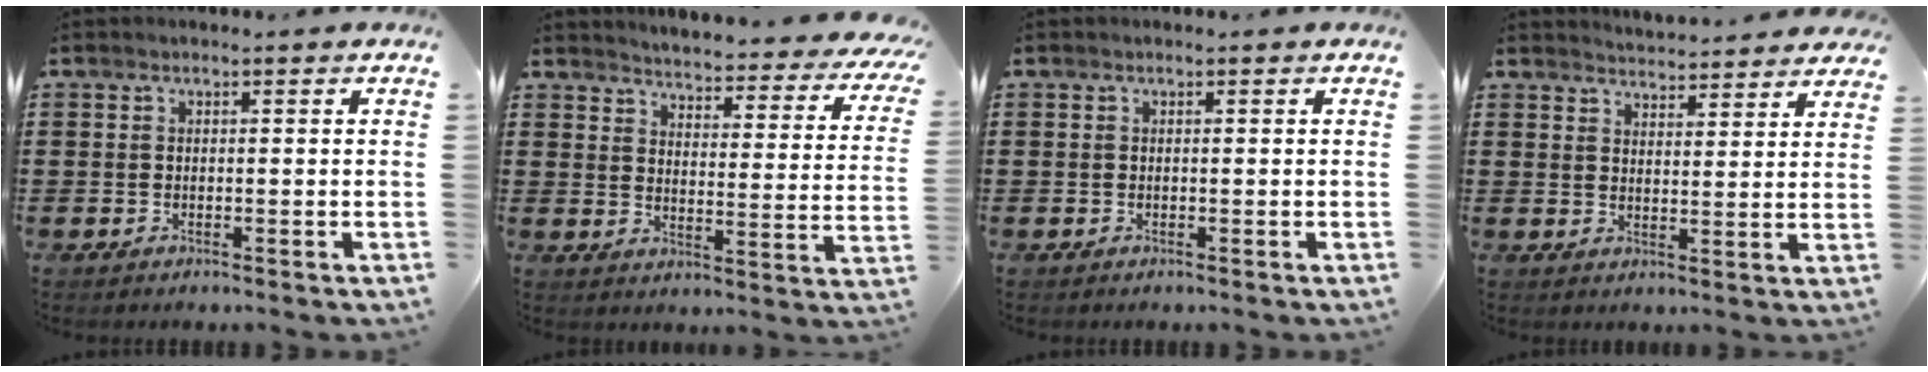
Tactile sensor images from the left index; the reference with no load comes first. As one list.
[{"total": 3.7, "force": [3.5, -0.3, 1.0], "torque": [-0.033, -0.041, 0.051]}, {"total": 0.0}, {"total": 3.9, "force": [3.9, -0.2, 0.1], "torque": [-0.015, -0.022, 0.070]}]